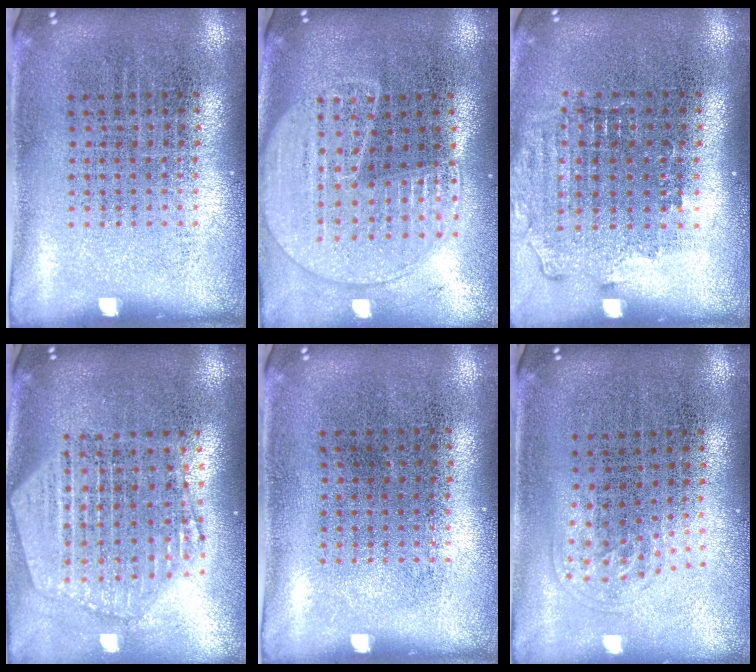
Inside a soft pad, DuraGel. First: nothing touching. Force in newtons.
{"total": 1.8, "press": 1.7, "slide": 0.7}
{"total": 1.6, "press": 1.4, "slide": 0.6}
{"total": 2.4, "press": 2.1, "slide": 1.3}
{"total": 0.0}
{"total": 0.9, "press": 0.6, "slide": 0.7}